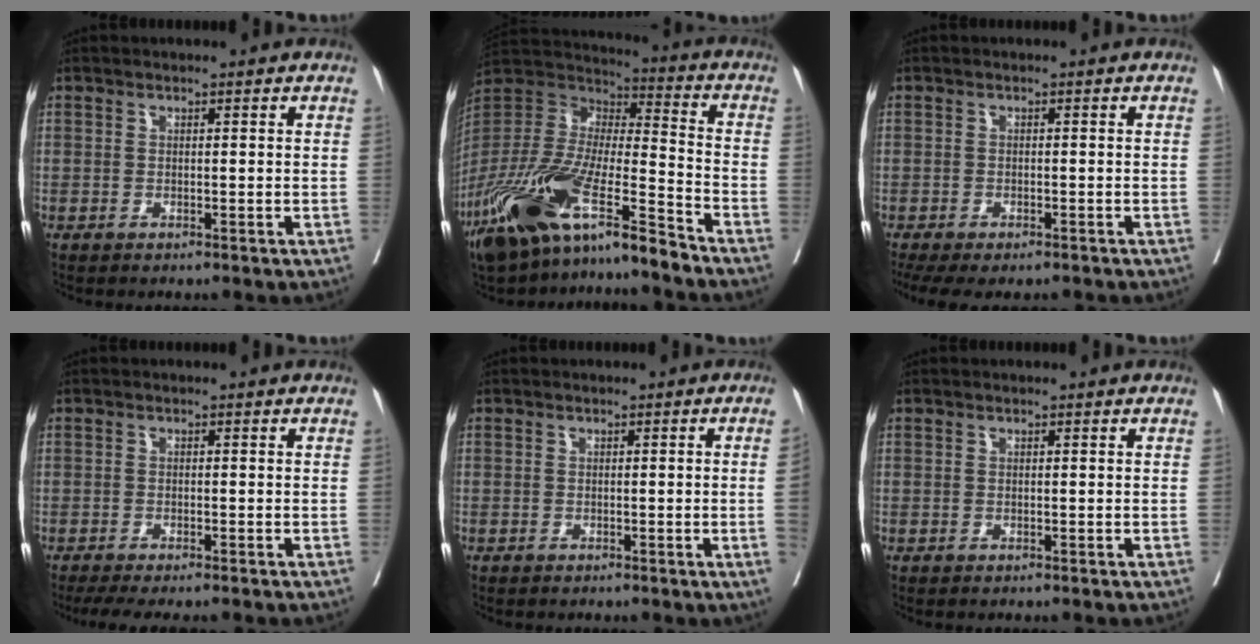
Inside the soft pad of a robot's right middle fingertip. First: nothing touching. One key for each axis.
{"total": 20.7, "fx": -14.1, "fy": 3.2, "fz": 14.7, "tx": -0.323, "ty": -0.042, "tz": -0.265}
{"total": 9.3, "fx": -7.3, "fy": 3.4, "fz": 4.8, "tx": -0.103, "ty": -0.008, "tz": -0.102}
{"total": 5.6, "fx": -4.6, "fy": 1.0, "fz": 2.9, "tx": -0.042, "ty": -0.012, "tz": -0.073}
{"total": 2.0, "fx": -0.3, "fy": -0.9, "fz": 1.7, "tx": -0.018, "ty": -0.001, "tz": -0.004}
{"total": 0.0}